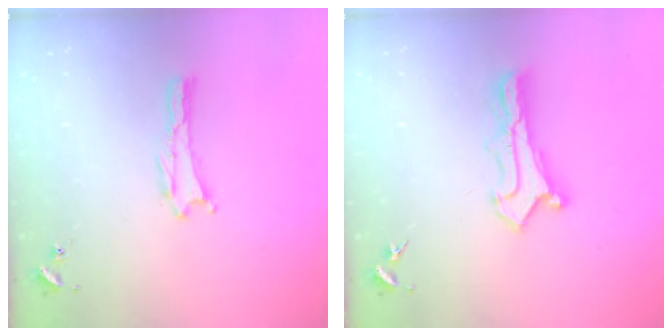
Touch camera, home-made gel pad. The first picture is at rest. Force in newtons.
{"total": 1.1, "press": 1.1, "slide": 0.1}